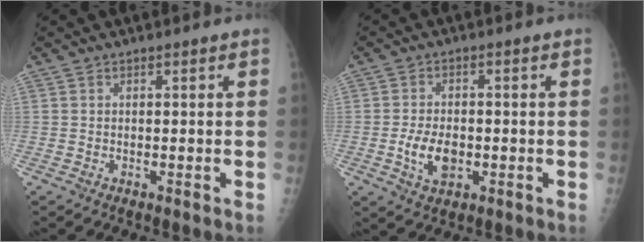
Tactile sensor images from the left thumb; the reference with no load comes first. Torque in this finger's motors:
{"motor_torque": [-0.35, 0.61, 0.72, 0.12, 0.05]}